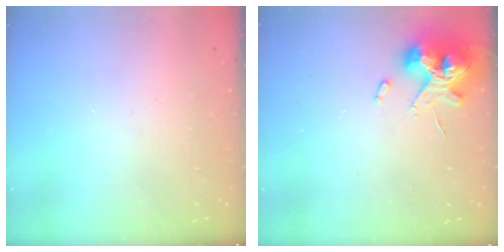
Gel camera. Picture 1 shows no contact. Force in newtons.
{"total": 12.7, "press": 12.5, "slide": 2.0}